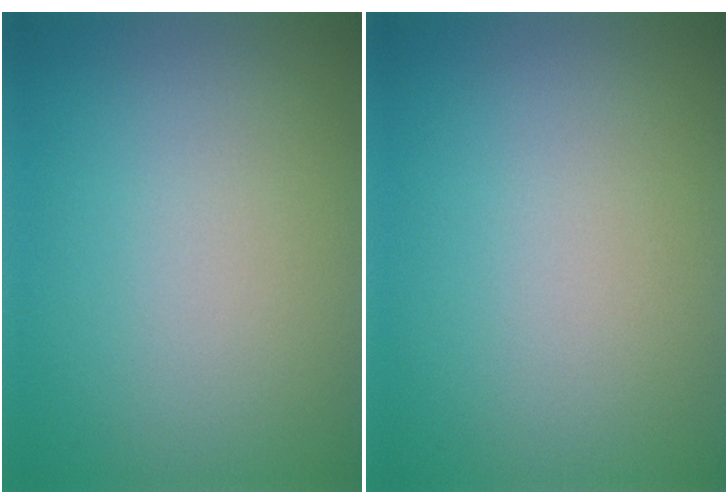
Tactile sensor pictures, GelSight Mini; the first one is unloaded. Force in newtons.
{"total": 0.0}